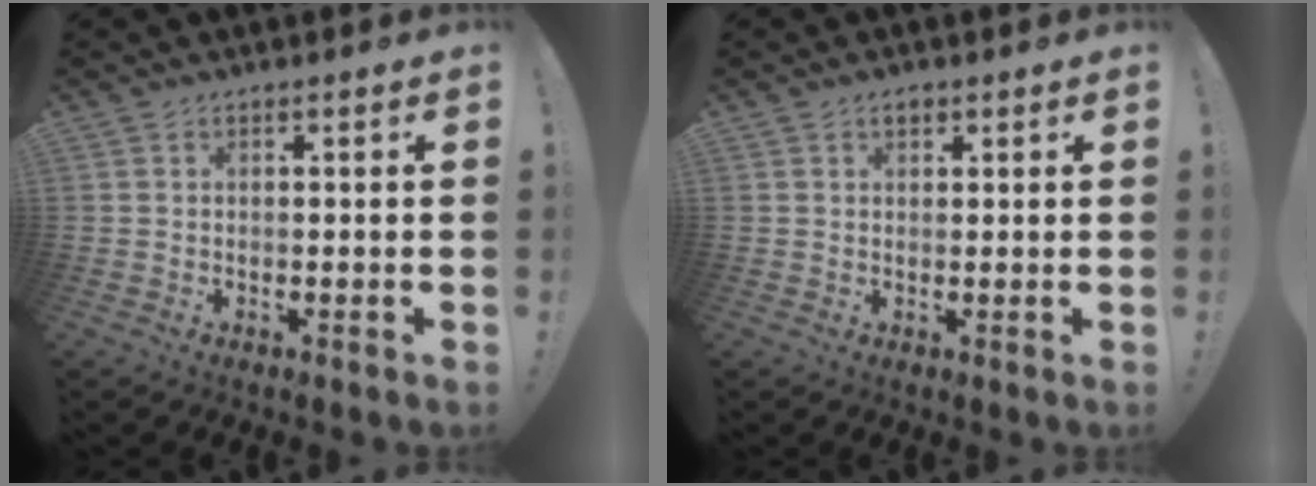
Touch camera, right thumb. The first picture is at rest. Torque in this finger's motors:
{"motor_torque": [-0.12, 0.42, 0.12, -0.12, 0.00]}